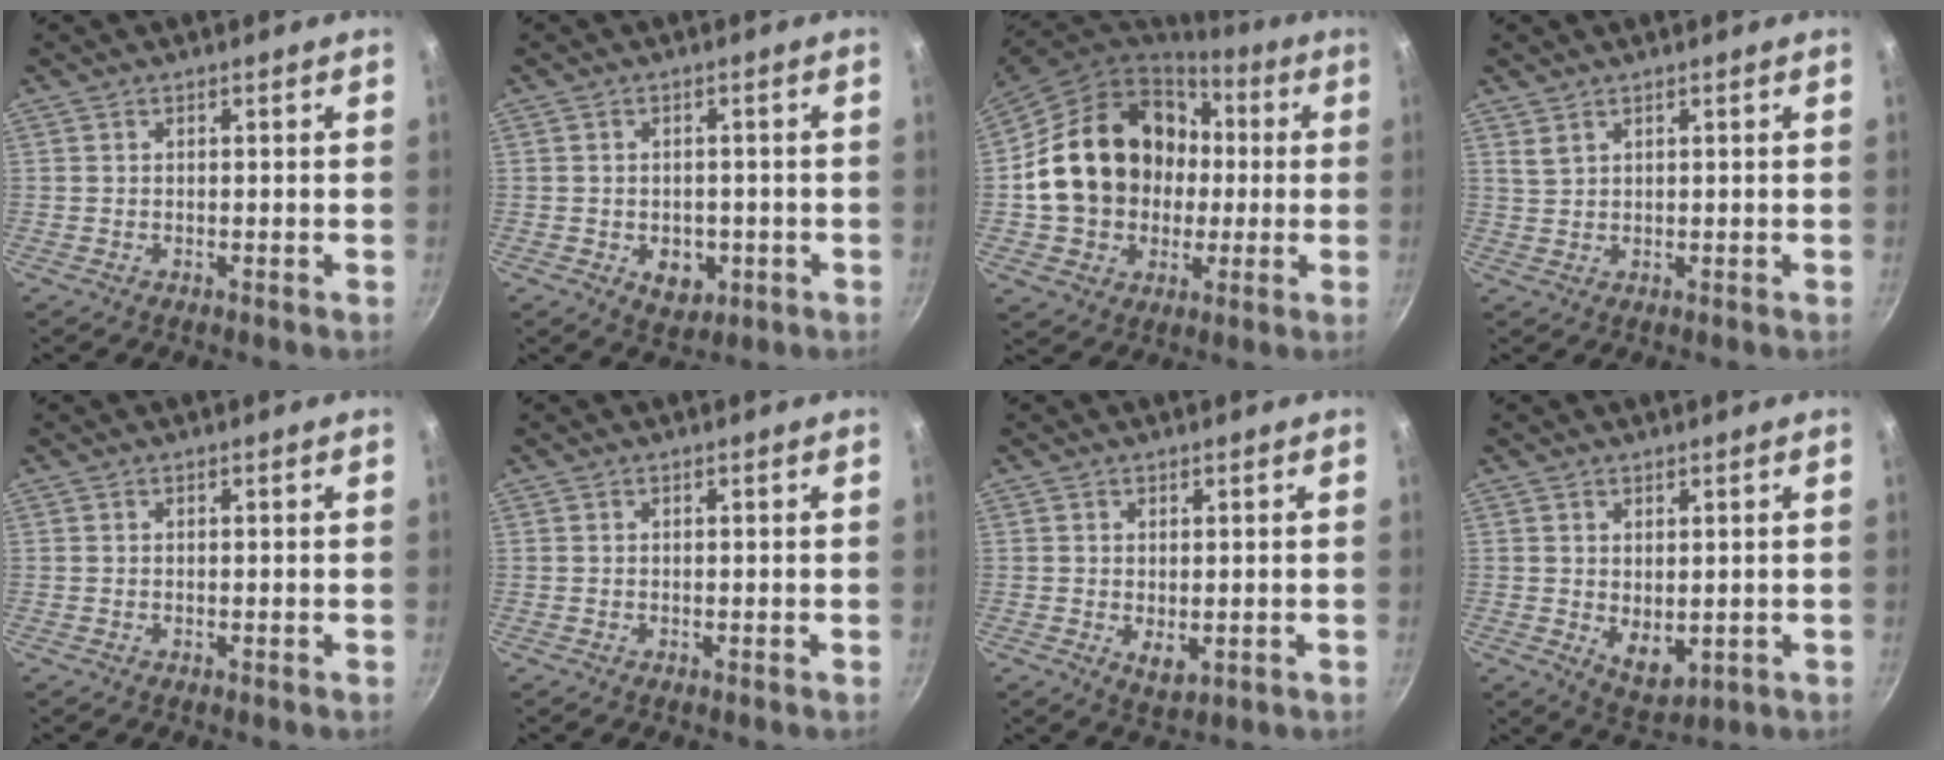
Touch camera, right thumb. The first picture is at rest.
{"total": 5.5, "force": [-1.7, 4.0, 3.4], "torque": [-0.029, 0.004, -0.012]}
{"total": 22.1, "force": [1.3, 18.2, 12.5], "torque": [-0.198, 0.043, 0.037]}
{"total": 1.7, "force": [1.3, 0.8, 0.8], "torque": [-0.014, -0.004, 0.029]}
{"total": 0.0}
{"total": 0.0}
{"total": 3.2, "force": [-0.3, 1.8, 2.6], "torque": [-0.040, -0.014, 0.001]}
{"total": 5.5, "force": [0.4, 3.3, 4.4], "torque": [-0.054, -0.020, 0.019]}